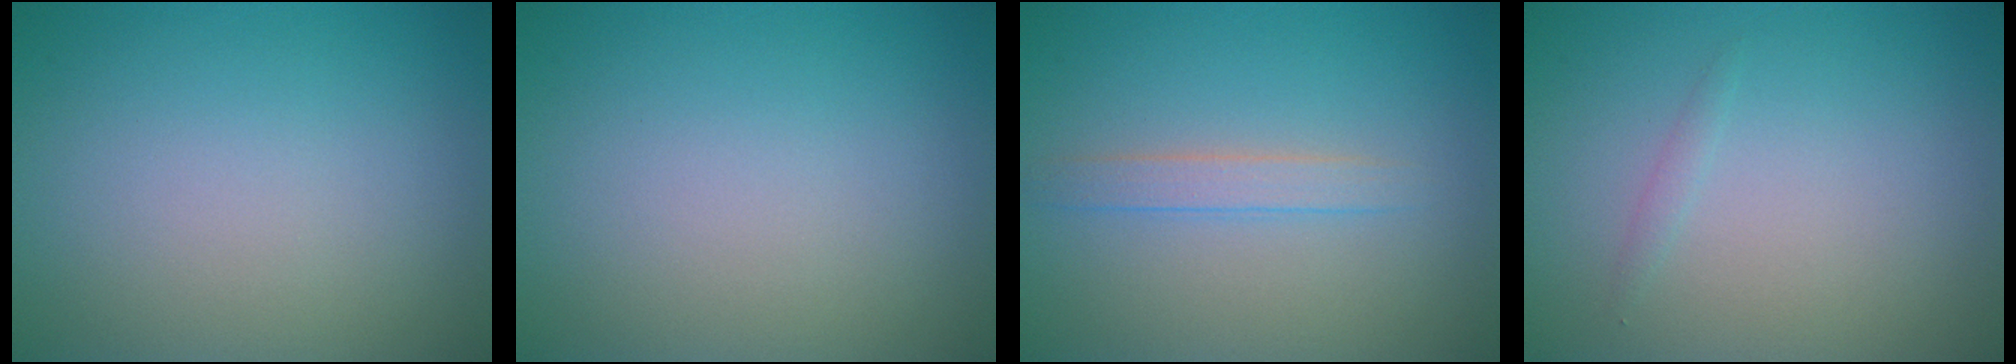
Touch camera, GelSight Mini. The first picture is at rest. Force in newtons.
{"total": 0.0}
{"total": 1.7, "press": 1.7, "slide": 0.0}
{"total": 0.5, "press": 0.5, "slide": 0.1}